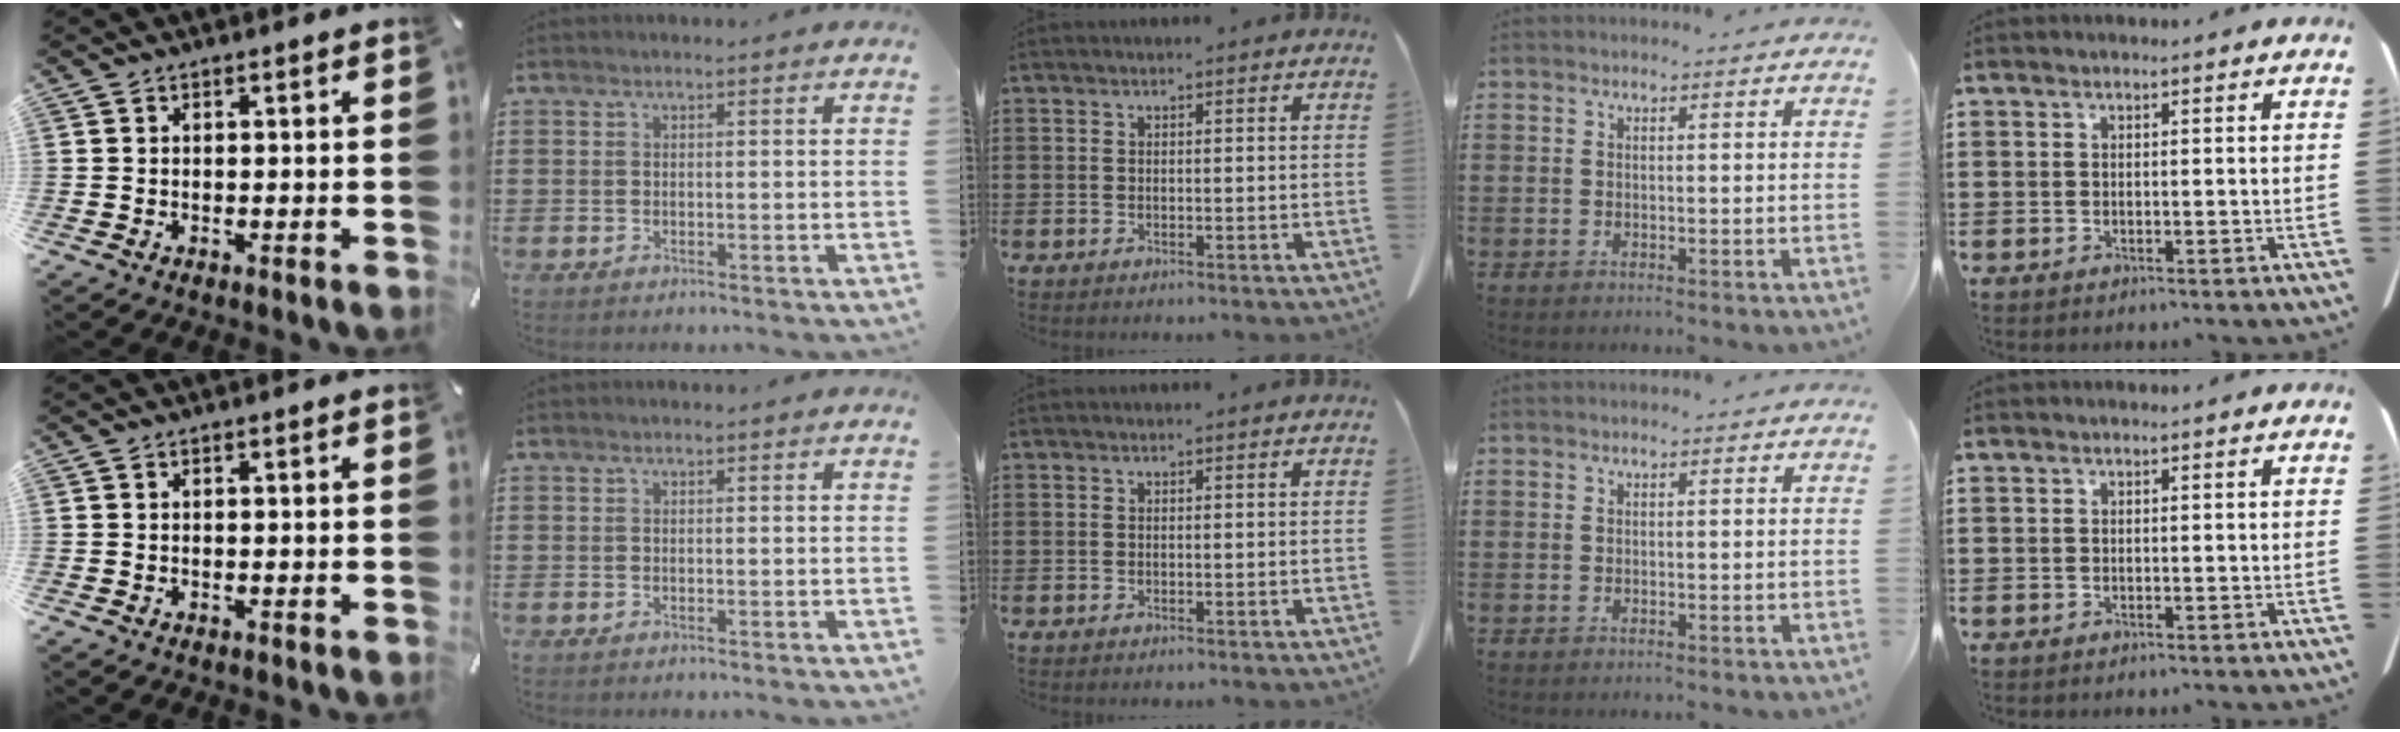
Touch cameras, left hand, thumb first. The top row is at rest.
{}